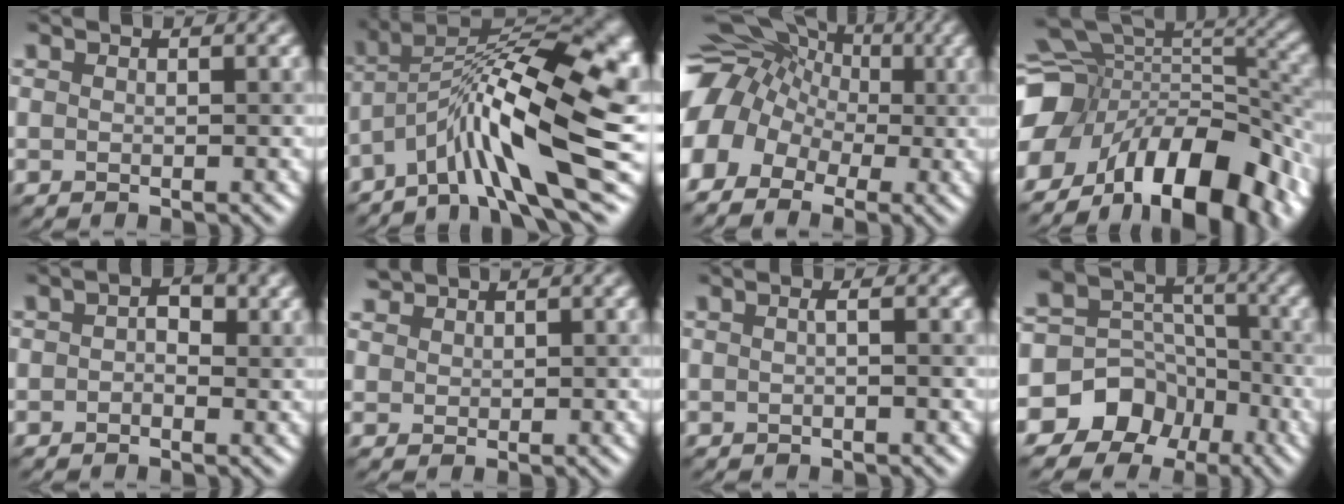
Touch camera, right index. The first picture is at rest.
{"total": 14.0, "force": [-3.0, 4.0, 13.1], "torque": [-0.204, 0.039, -0.040]}
{"total": 8.1, "force": [-1.3, 6.6, 4.4], "torque": [-0.087, 0.027, -0.020]}
{"total": 13.1, "force": [-6.6, 7.8, 8.2], "torque": [-0.150, 0.016, -0.089]}
{"total": 1.4, "force": [0.1, 0.8, 1.1], "torque": [-0.019, 0.015, 0.005]}
{"total": 1.3, "force": [1.1, 0.5, -0.5], "torque": [0.007, 0.013, 0.028]}
{"total": 0.8, "force": [0.0, 0.1, 0.8], "torque": [-0.010, 0.006, 0.002]}
{"total": 7.8, "force": [-4.0, 6.5, 1.7], "torque": [-0.034, 0.029, -0.073]}